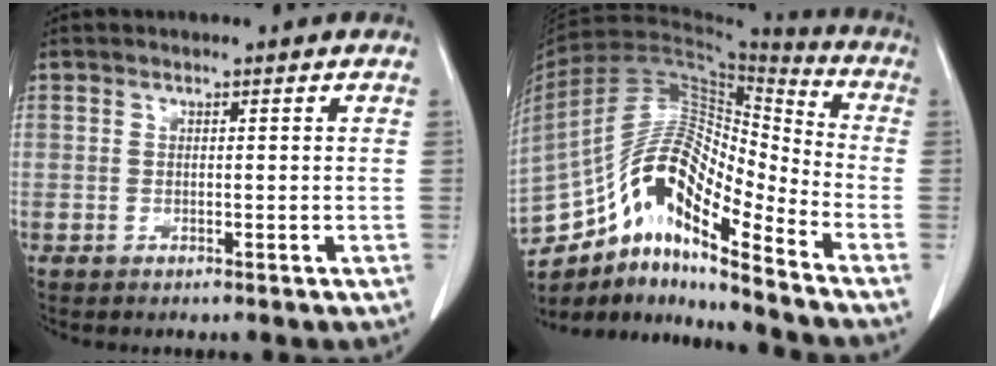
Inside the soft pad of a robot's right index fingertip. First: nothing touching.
{"total": 17.8, "force": [-11.4, 4.0, 13.1], "torque": [-0.240, 0.039, -0.198]}